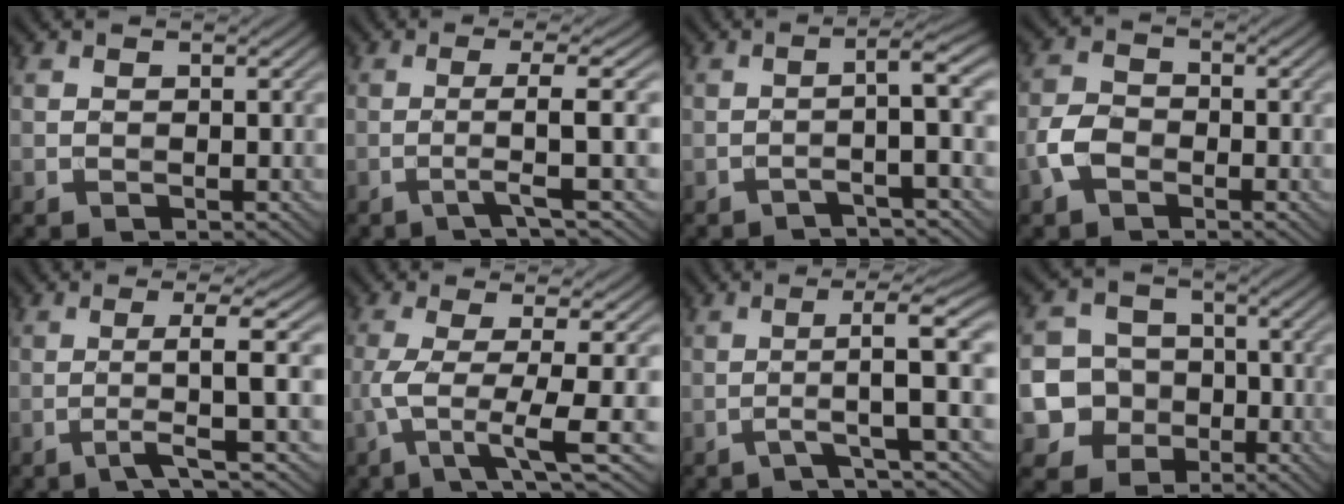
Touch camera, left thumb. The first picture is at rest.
{"total": 4.2, "force": [-0.7, 0.0, 4.1], "torque": [-0.066, 0.015, -0.032]}
{"total": 3.9, "force": [-1.3, 0.0, 3.7], "torque": [-0.053, 0.017, -0.046]}
{"total": 4.0, "force": [-2.0, 2.6, 2.2], "torque": [-0.056, 0.000, -0.051]}
{"total": 5.0, "force": [-1.1, 0.1, 4.8], "torque": [-0.078, 0.016, -0.038]}
{"total": 6.5, "force": [-1.3, 0.8, 6.3], "torque": [-0.119, 0.004, -0.034]}
{"total": 5.4, "force": [-1.3, -0.1, 5.2], "torque": [-0.081, 0.020, -0.042]}
{"total": 8.3, "force": [-2.5, 7.5, 2.3], "torque": [-0.058, -0.008, -0.077]}